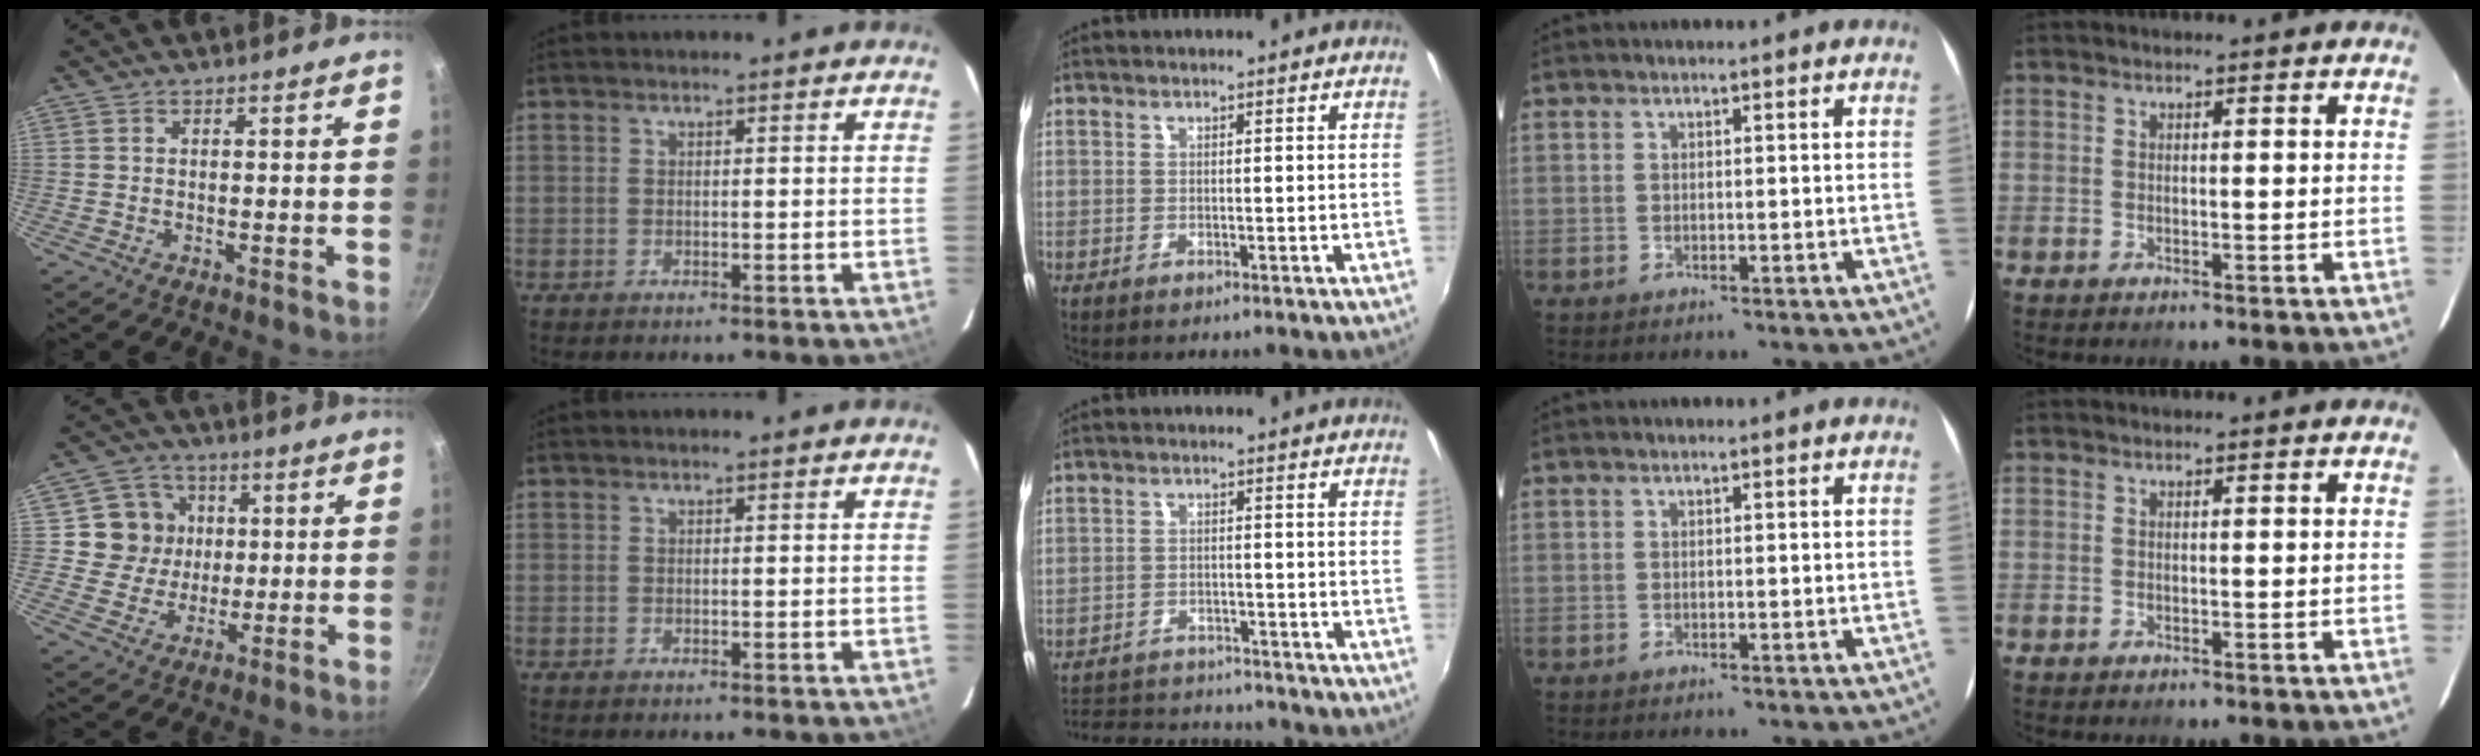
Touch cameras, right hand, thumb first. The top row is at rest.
{"thumb": {"total": 9.5, "force": [1.7, 9.1, 2.3], "torque": [-0.003, 0.001, 0.023]}, "middle": {"total": 12.8, "force": [-11.6, 4.1, 3.7], "torque": [-0.096, 0.012, -0.171]}}